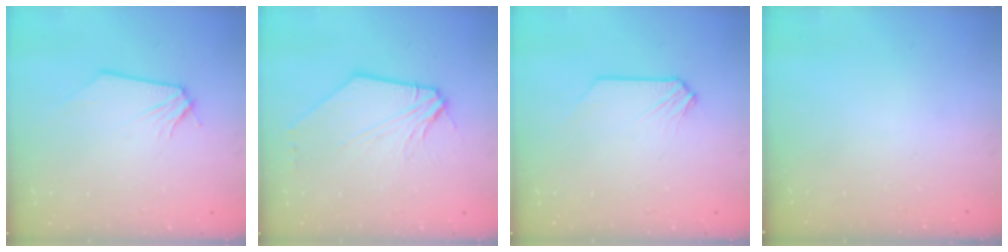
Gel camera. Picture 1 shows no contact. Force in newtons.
{"total": 9.6, "press": 9.5, "slide": 1.6}
{"total": 0.0}
{"total": 0.0}